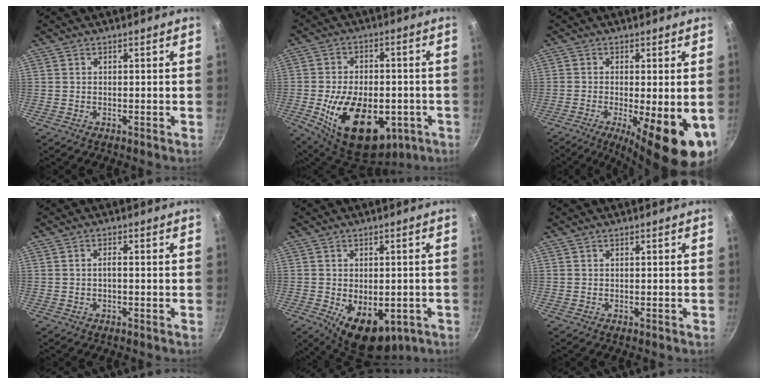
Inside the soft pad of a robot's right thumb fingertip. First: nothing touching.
{"total": 21.0, "force": [-5.7, 13.0, 15.5], "torque": [-0.235, 0.007, -0.071]}
{"total": 14.9, "force": [-4.4, 4.2, 13.5], "torque": [-0.183, -0.012, -0.056]}
{"total": 1.2, "force": [-0.3, 0.4, 1.1], "torque": [-0.027, 0.006, -0.005]}
{"total": 11.8, "force": [-3.9, 7.2, 8.4], "torque": [-0.090, -0.006, -0.036]}
{"total": 0.0}